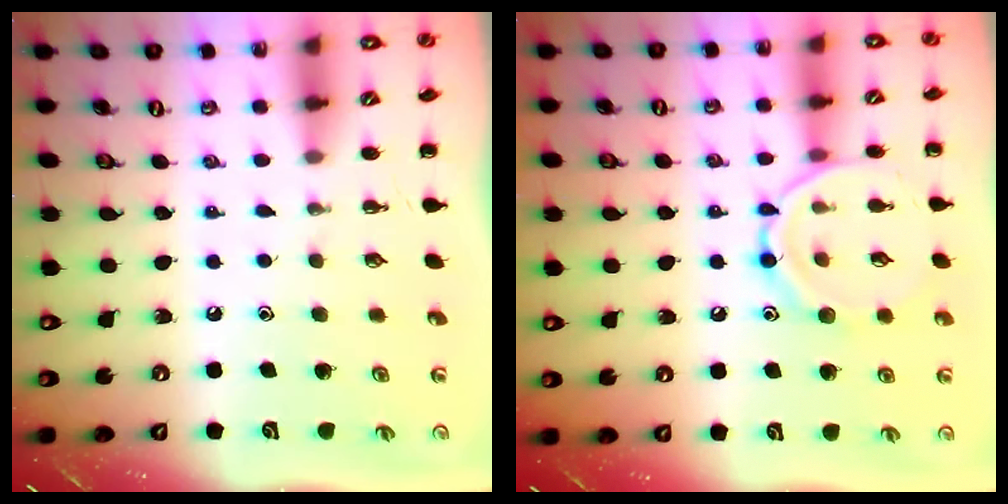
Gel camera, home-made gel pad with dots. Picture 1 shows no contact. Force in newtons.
{"total": 12.2, "press": 12.2, "slide": 0.5}